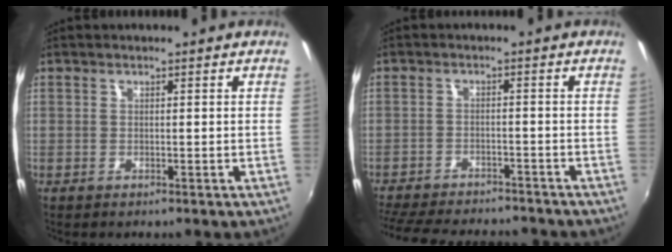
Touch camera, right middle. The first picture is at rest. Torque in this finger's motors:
{"motor_torque": [1.05, -1.09, 0.28, 0.10]}